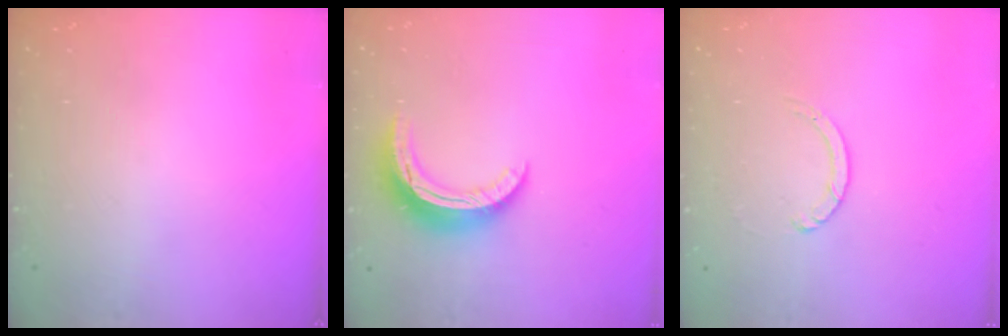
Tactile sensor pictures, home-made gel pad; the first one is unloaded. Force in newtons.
{"total": 10.8, "press": 10.8, "slide": 0.5}
{"total": 1.3, "press": 1.2, "slide": 0.2}